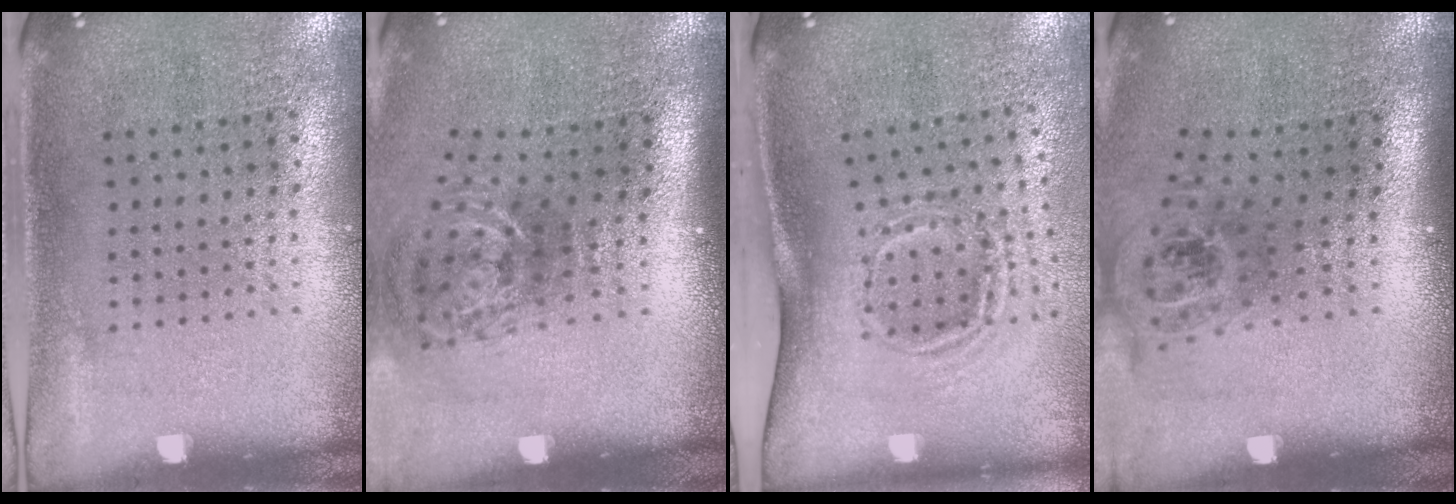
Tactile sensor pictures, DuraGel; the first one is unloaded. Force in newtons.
{"total": 2.1, "press": 1.3, "slide": 1.7}
{"total": 1.9, "press": 1.2, "slide": 1.4}
{"total": 1.6, "press": 1.2, "slide": 1.0}